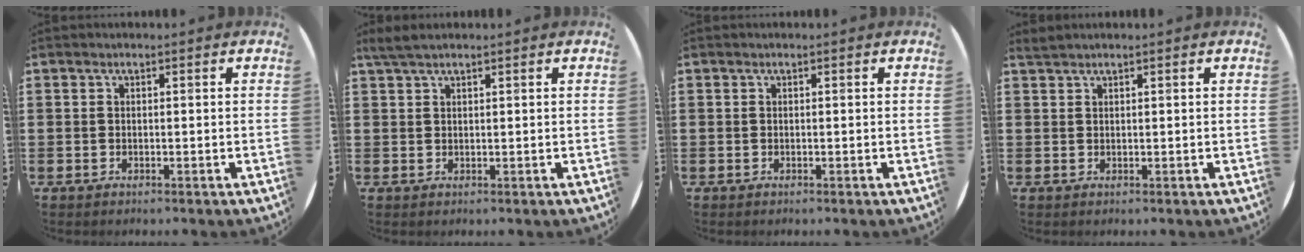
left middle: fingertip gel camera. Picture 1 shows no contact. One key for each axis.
{"total": 2.0, "fx": 1.7, "fy": 0.2, "fz": 1.1, "tx": -0.023, "ty": 0.004, "tz": 0.030}
{"total": 0.0}
{"total": 0.8, "fx": 0.8, "fy": -0.1, "fz": 0.0, "tx": -0.001, "ty": -0.001, "tz": 0.016}